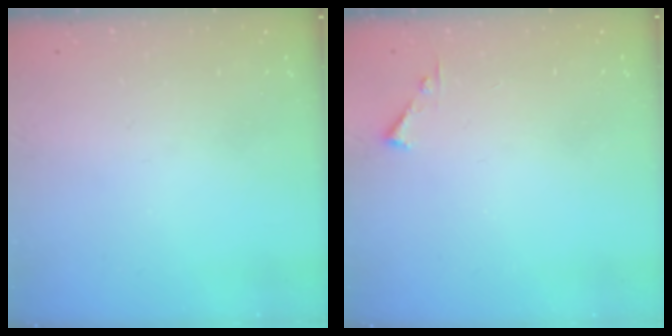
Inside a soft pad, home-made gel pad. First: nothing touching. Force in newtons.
{"total": 3.6, "press": 3.6, "slide": 0.4}